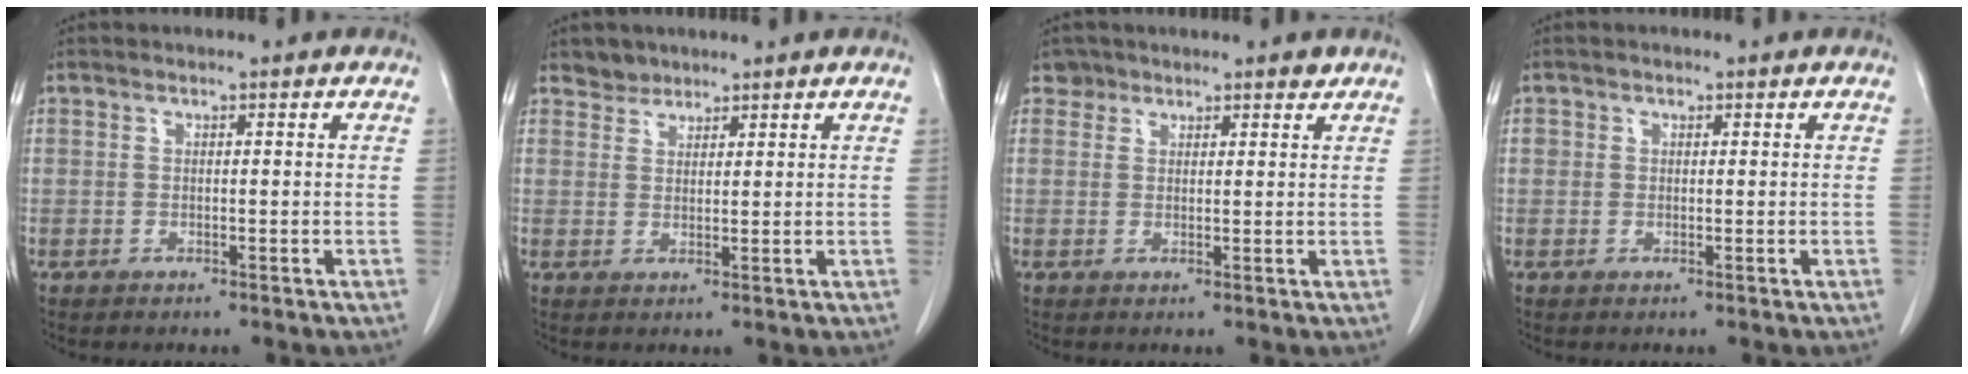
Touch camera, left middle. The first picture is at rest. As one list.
[{"total": 2.3, "force": [1.9, 1.1, -0.3], "torque": [0.005, 0.002, 0.031]}, {"total": 2.6, "force": [2.2, 1.3, -0.3], "torque": [0.011, 0.003, 0.032]}, {"total": 1.0, "force": [0.3, 1.0, 0.2], "torque": [0.002, 0.005, 0.003]}]